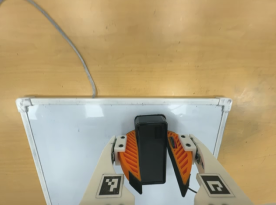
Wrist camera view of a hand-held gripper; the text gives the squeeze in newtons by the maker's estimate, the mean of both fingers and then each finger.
{"total": 10.6, "left": 12.1, "right": 9.2}